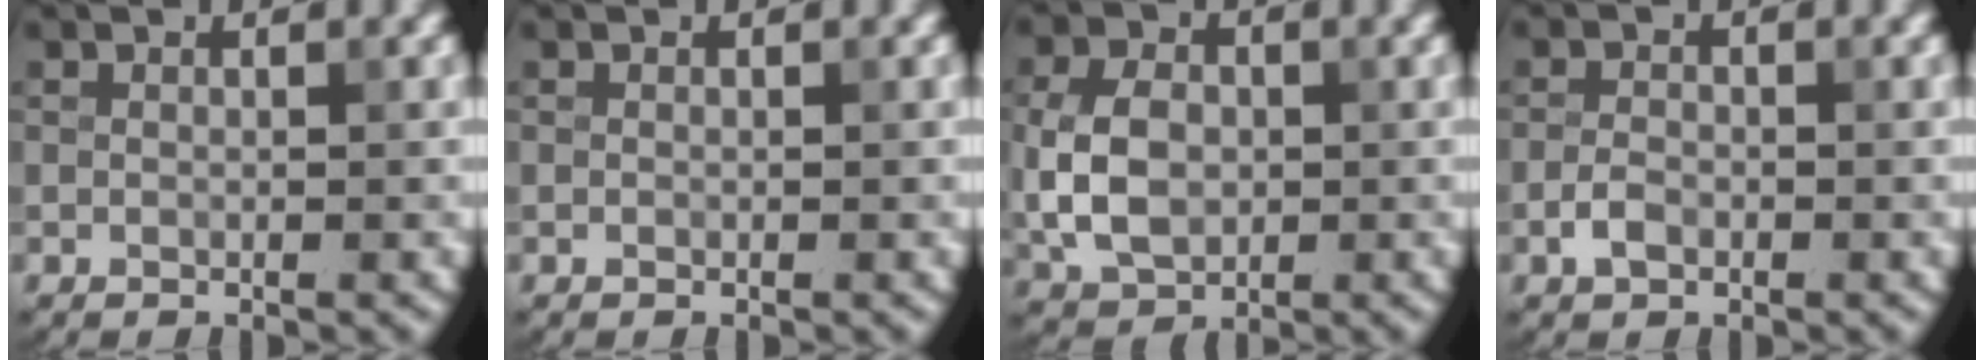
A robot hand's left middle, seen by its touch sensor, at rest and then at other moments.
{"total": 0.0}
{"total": 5.3, "force": [-0.3, 3.9, 3.6], "torque": [-0.079, 0.002, -0.008]}
{"total": 1.6, "force": [-0.8, 1.0, 1.0], "torque": [-0.017, 0.002, -0.019]}